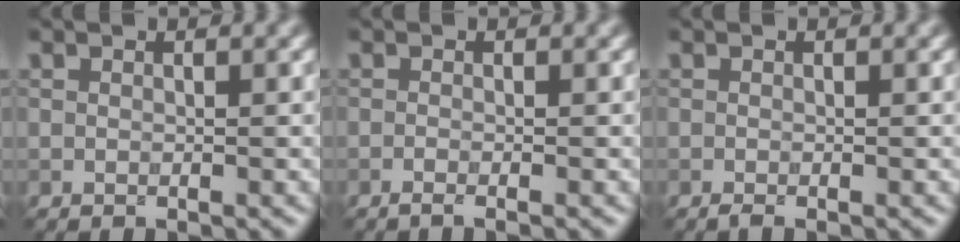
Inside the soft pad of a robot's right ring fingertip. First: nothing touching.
{"total": 1.2, "force": [-0.7, 0.3, 0.9], "torque": [-0.008, -0.004, -0.015]}
{"total": 0.7, "force": [-0.5, 0.1, 0.5], "torque": [-0.011, 0.000, -0.011]}